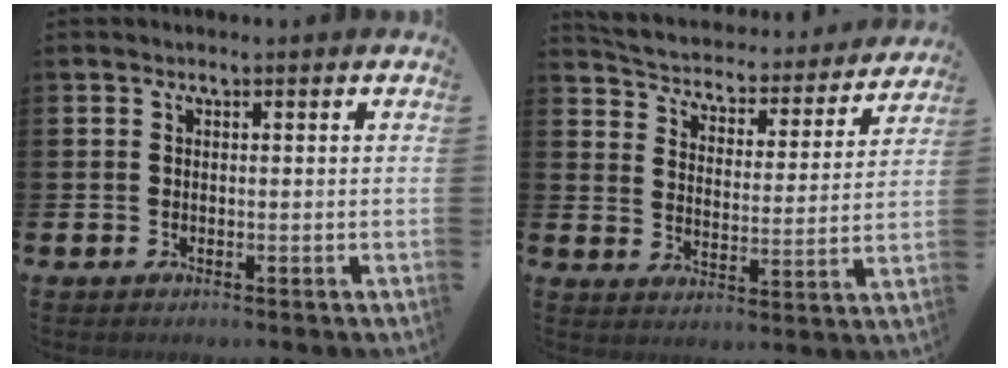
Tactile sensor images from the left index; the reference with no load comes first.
{"total": 4.4, "force": [4.2, 1.1, 0.7], "torque": [-0.039, -0.040, 0.064]}